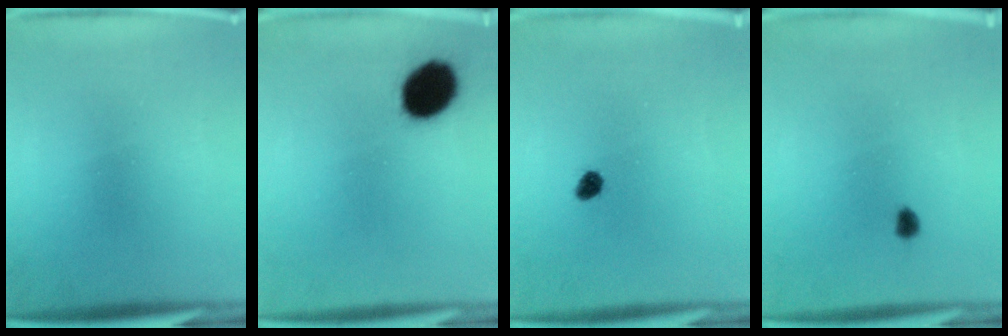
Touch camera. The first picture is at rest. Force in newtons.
{"total": 11.8}
{"total": 2.0}
{"total": 1.7}